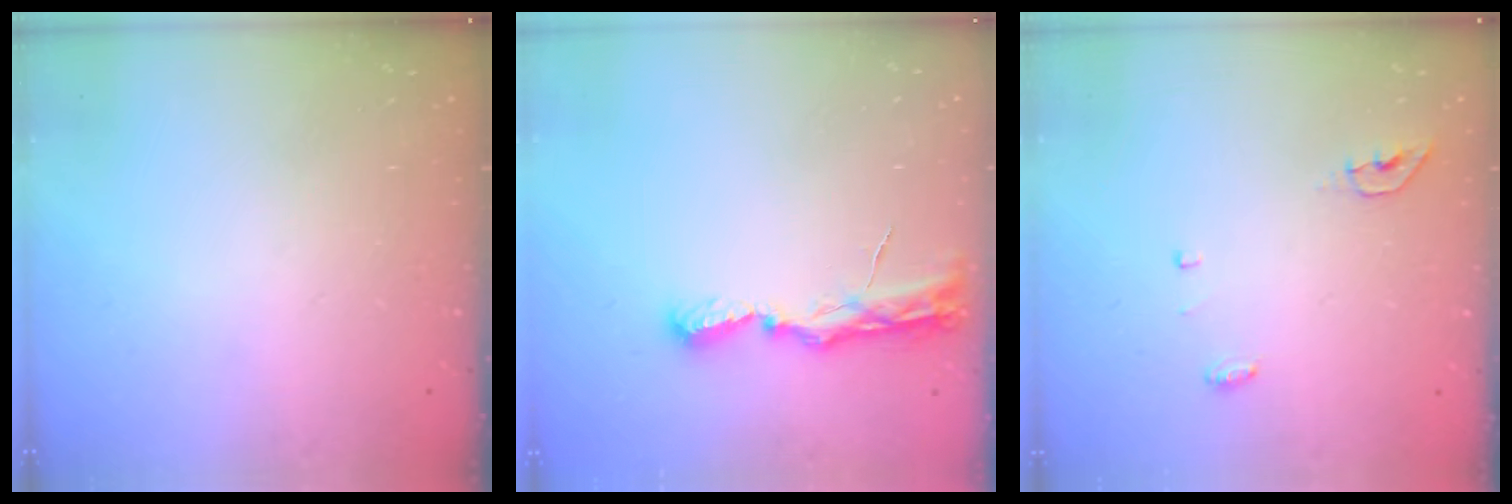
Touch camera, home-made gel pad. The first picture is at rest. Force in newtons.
{"total": 7.7, "press": 7.7, "slide": 0.8}
{"total": 4.5, "press": 4.2, "slide": 1.5}